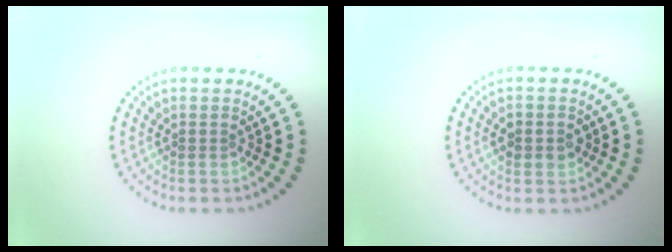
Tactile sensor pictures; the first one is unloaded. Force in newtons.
{"total": 2.0, "press": 2.0, "slide": 0.1}